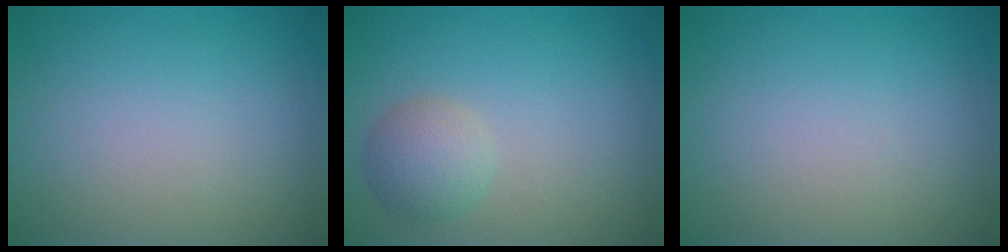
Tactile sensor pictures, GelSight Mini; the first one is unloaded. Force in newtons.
{"total": 2.7, "press": 2.7, "slide": 0.1}
{"total": 0.0}